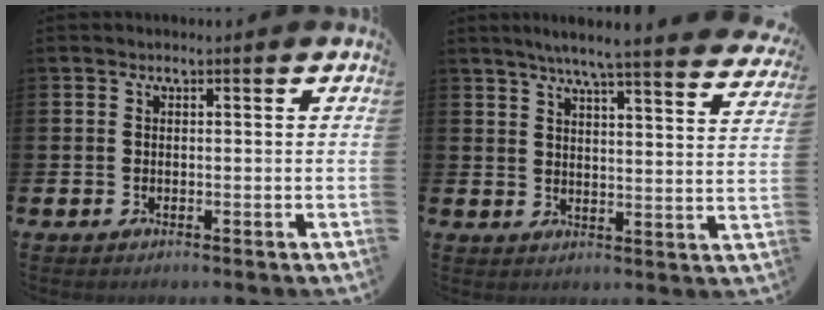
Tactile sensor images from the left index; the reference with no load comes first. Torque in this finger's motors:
{"motor_torque": [0.97, -1.17, 0.60, 0.15]}